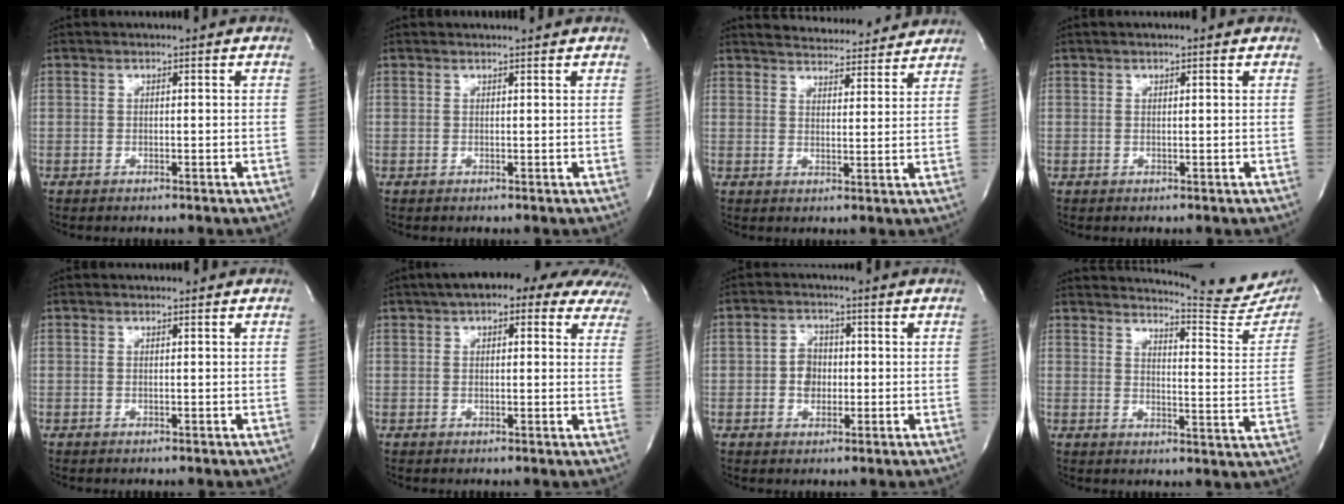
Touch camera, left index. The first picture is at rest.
{"total": 1.2, "force": [1.2, -0.3, 0.1], "torque": [-0.010, -0.001, 0.016]}
{"total": 12.5, "force": [12.1, 2.3, 2.6], "torque": [-0.030, 0.009, 0.152]}
{"total": 0.9, "force": [0.6, 0.0, 0.7], "torque": [-0.019, 0.008, 0.009]}
{"total": 0.0}
{"total": 17.2, "force": [13.2, 5.5, 9.6], "torque": [-0.120, 0.043, 0.147]}
{"total": 3.7, "force": [-0.3, 2.9, 2.3], "torque": [-0.041, 0.008, -0.006]}
{"total": 15.8, "force": [15.4, 1.0, 3.2], "torque": [-0.039, -0.098, 0.167]}